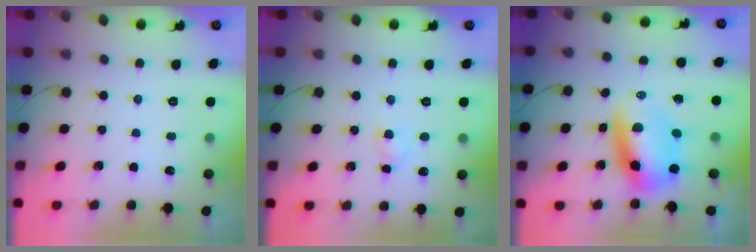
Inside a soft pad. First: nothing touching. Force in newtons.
{"total": 2.6, "press": 2.4, "slide": 1.1}
{"total": 9.2, "press": 8.9, "slide": 2.3}